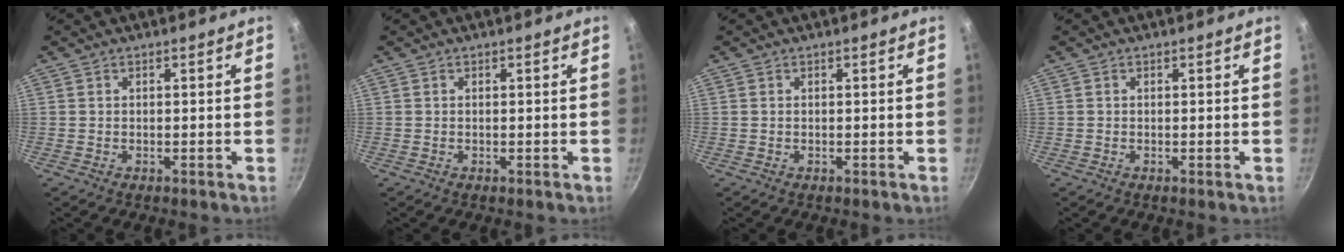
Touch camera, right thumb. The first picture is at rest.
{"total": 0.0}
{"total": 0.0}
{"total": 0.0}